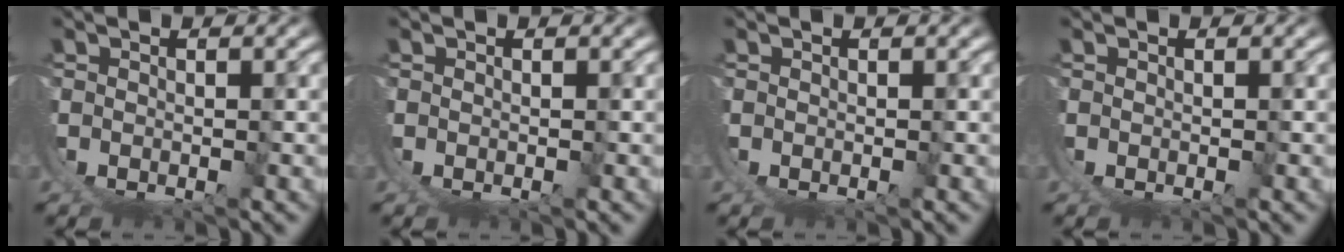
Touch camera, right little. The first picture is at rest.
{"total": 0.0}
{"total": 0.0}
{"total": 0.0}